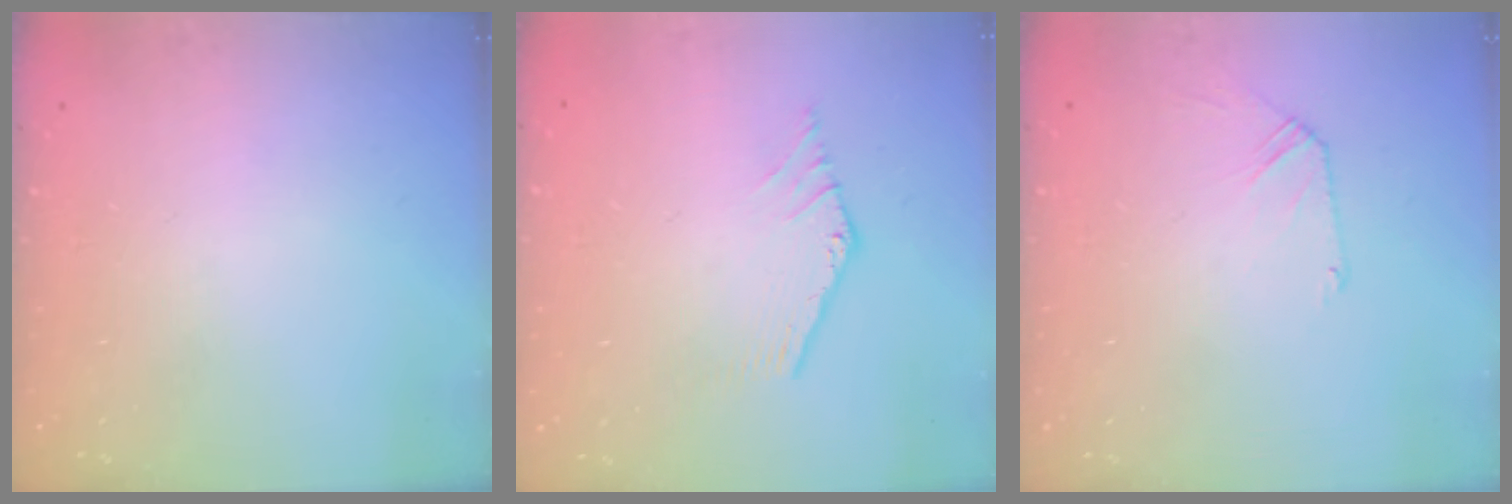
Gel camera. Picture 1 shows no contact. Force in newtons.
{"total": 0.0}
{"total": 4.4, "press": 4.3, "slide": 0.8}